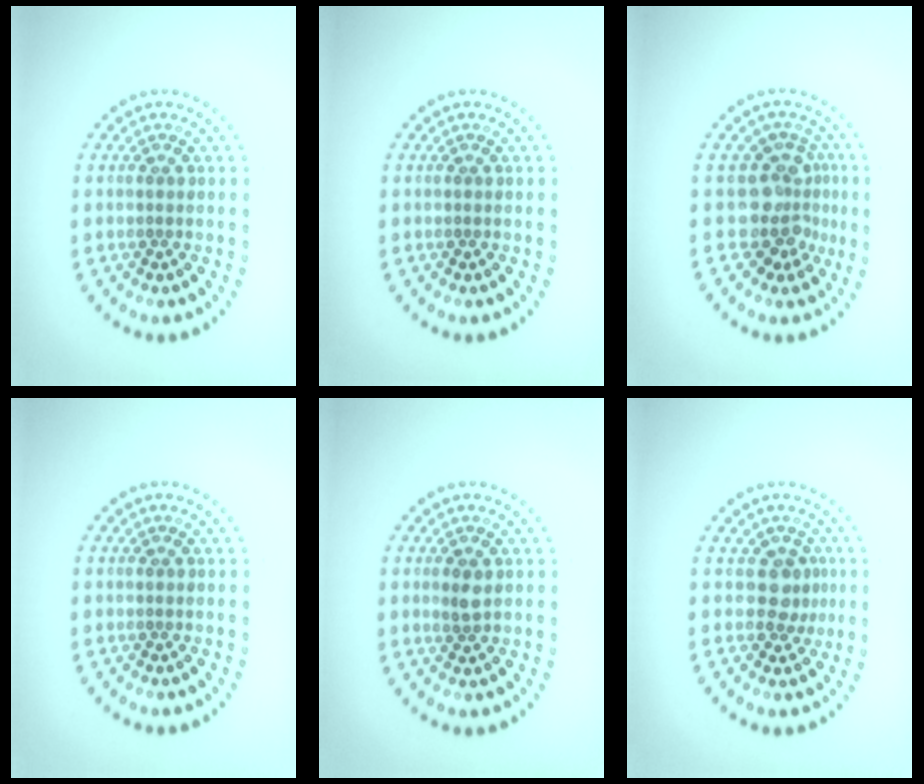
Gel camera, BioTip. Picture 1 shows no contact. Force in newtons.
{"total": 0.0}
{"total": 3.7, "press": 2.7, "slide": 2.5}
{"total": 0.0}
{"total": 1.6, "press": 1.5, "slide": 0.4}
{"total": 2.0, "press": 1.7, "slide": 1.1}